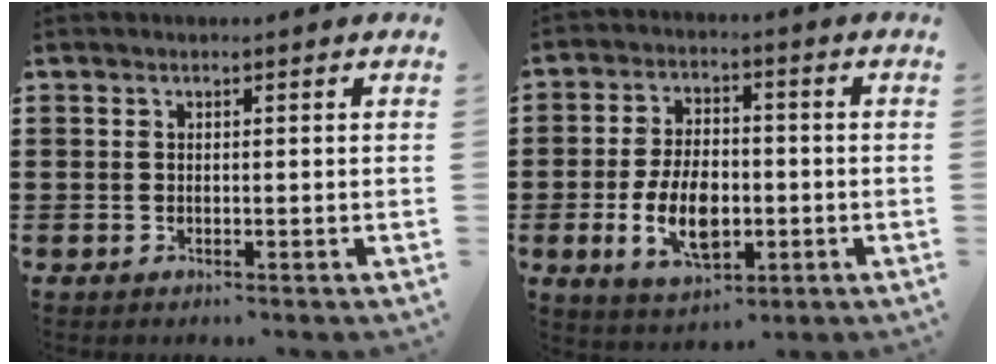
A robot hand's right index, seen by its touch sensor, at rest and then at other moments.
{"total": 9.5, "force": [-2.2, 5.4, 7.5], "torque": [-0.147, -0.004, -0.044]}